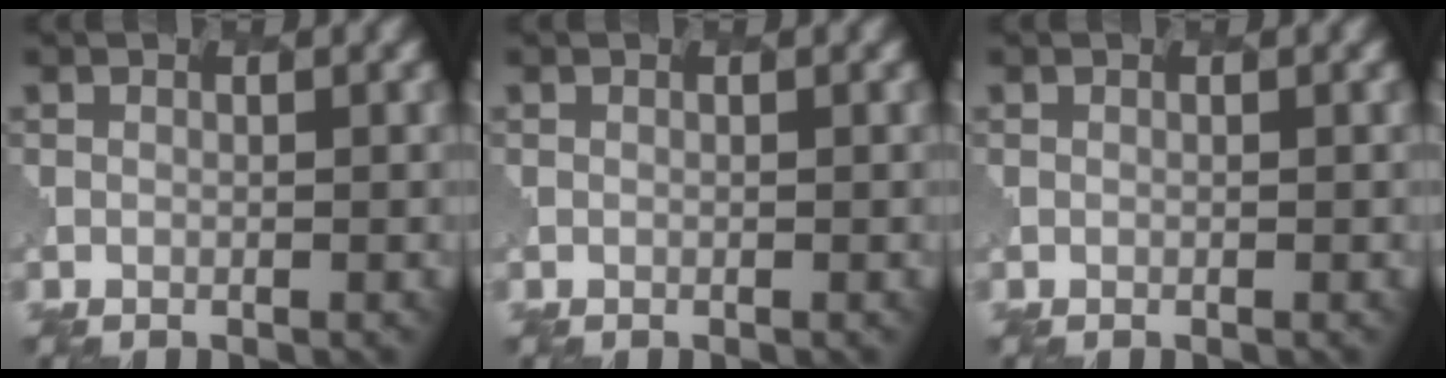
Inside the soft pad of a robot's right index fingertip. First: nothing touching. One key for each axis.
{"total": 0.0}
{"total": 0.0}